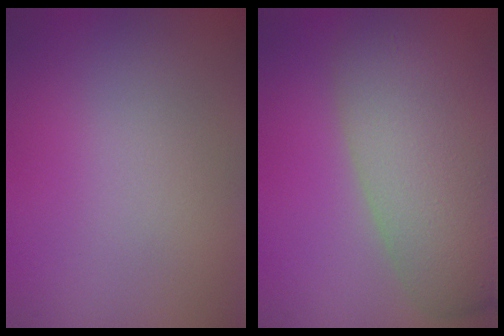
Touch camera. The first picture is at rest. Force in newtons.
{"total": 11.3, "press": 11.3, "slide": 0.8}